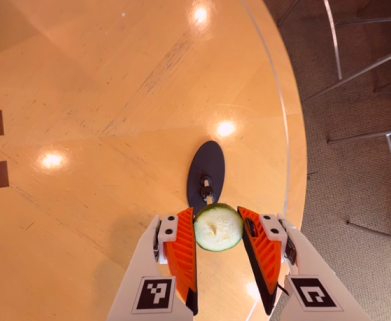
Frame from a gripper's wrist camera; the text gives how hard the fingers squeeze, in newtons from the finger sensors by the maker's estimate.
{"total": 10.4, "left": 10.2, "right": 10.6}